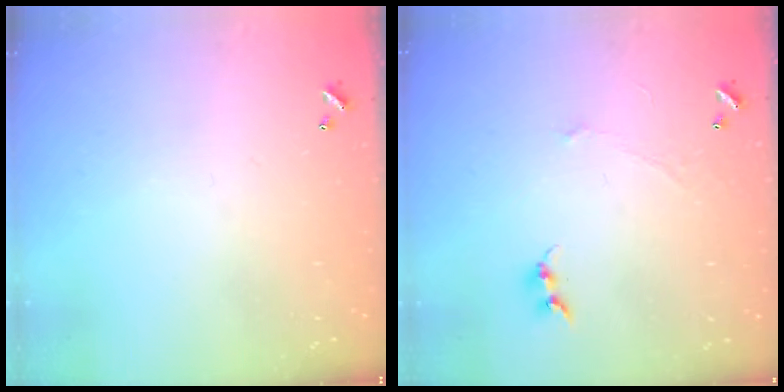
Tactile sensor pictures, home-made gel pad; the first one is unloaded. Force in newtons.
{"total": 0.0}